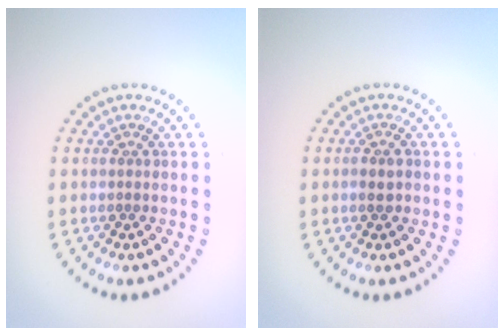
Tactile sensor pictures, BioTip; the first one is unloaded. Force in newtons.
{"total": 1.2, "press": 1.2, "slide": 0.3}